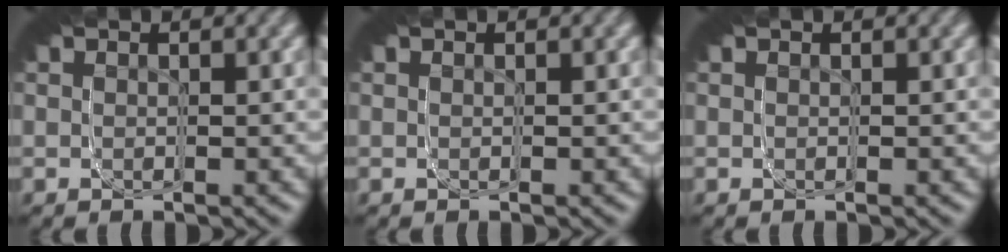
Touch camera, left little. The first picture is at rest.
{"total": 0.0}
{"total": 0.0}